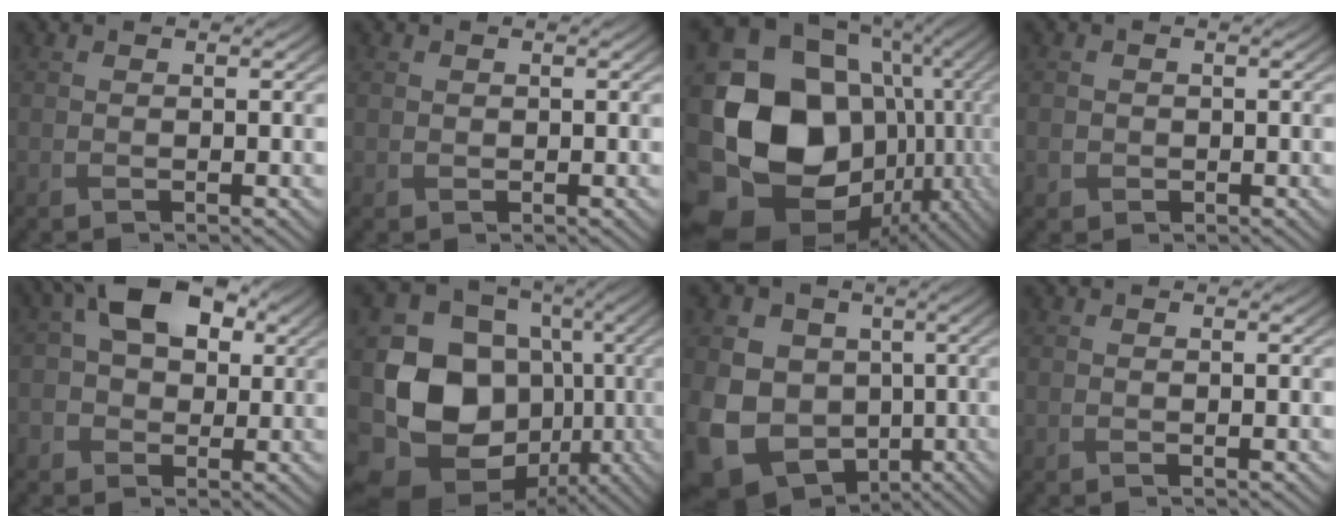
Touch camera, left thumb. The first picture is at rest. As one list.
[{"total": 0.7, "force": [0.1, 0.6, 0.1], "torque": [-0.007, -0.004, 0.004]}, {"total": 24.0, "force": [-4.8, 19.6, 13.0], "torque": [-0.269, -0.048, -0.080]}, {"total": 1.3, "force": [-0.3, 1.3, 0.1], "torque": [0.000, -0.005, -0.008]}, {"total": 8.8, "force": [1.5, 6.6, 5.6], "torque": [-0.113, 0.012, 0.018]}, {"total": 14.6, "force": [-2.9, 12.1, 7.7], "torque": [-0.182, -0.024, -0.060]}, {"total": 14.0, "force": [-1.7, 12.2, 6.6], "torque": [-0.166, -0.020, -0.053]}, {"total": 0.0}]